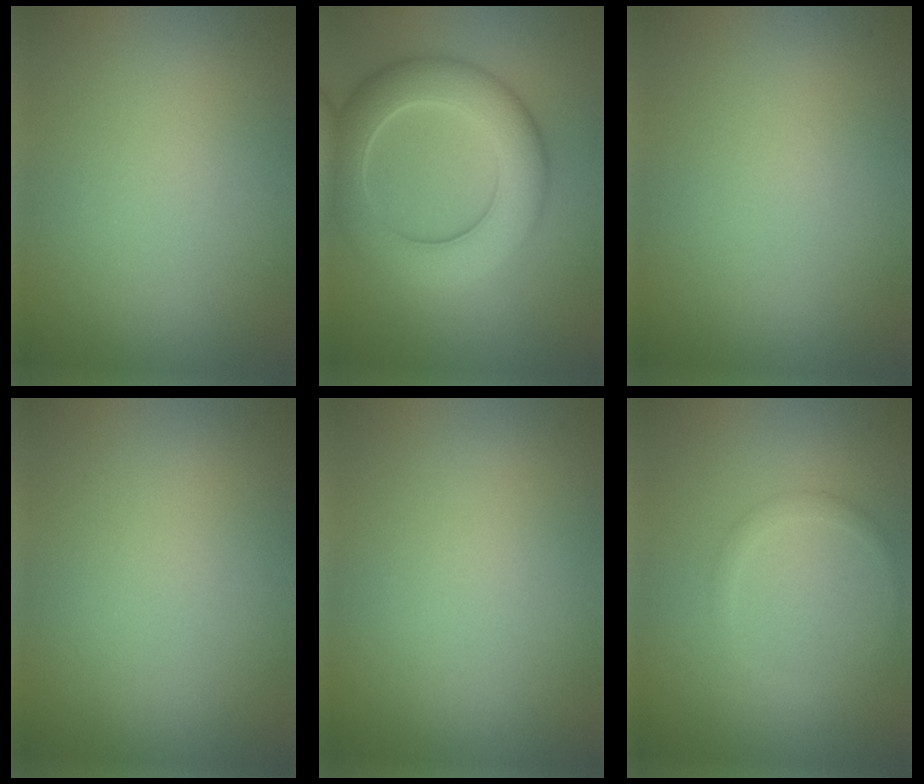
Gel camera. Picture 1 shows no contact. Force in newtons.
{"total": 8.3, "press": 8.2, "slide": 0.3}
{"total": 0.0}
{"total": 0.0}
{"total": 0.0}
{"total": 1.2, "press": 1.2, "slide": 0.1}